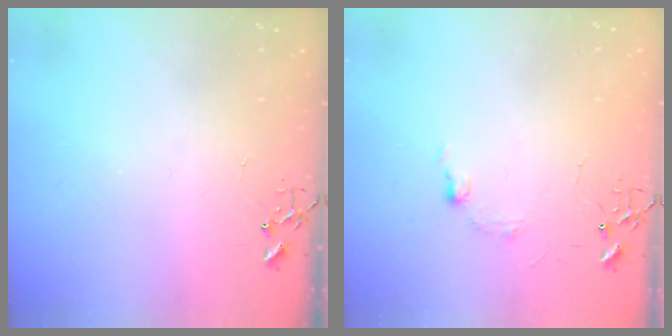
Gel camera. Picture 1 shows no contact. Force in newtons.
{"total": 6.4, "press": 6.3, "slide": 0.9}